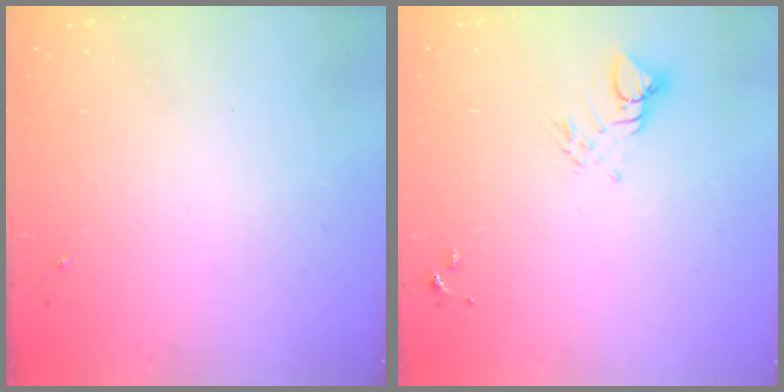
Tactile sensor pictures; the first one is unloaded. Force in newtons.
{"total": 4.8, "press": 4.8, "slide": 0.2}